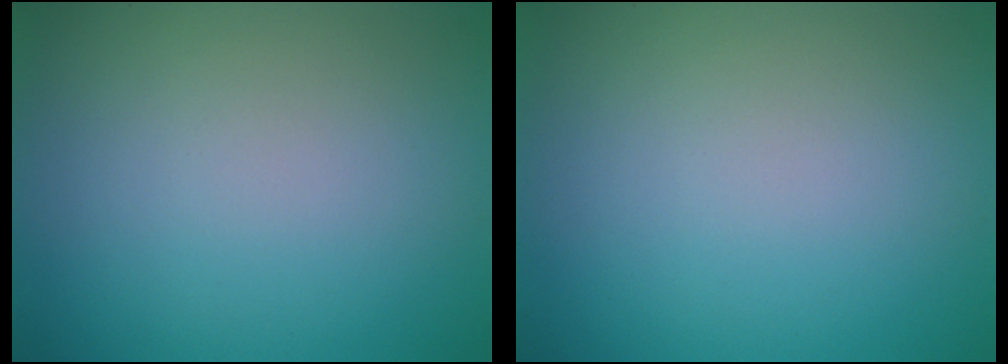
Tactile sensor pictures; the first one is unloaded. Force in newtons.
{"total": 0.0}